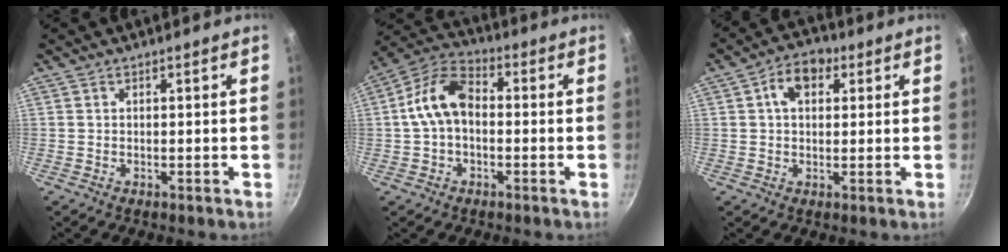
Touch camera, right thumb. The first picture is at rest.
{"total": 10.4, "force": [-0.2, 6.8, 7.9], "torque": [-0.133, 0.036, -0.017]}
{"total": 7.2, "force": [2.3, 4.9, 4.7], "torque": [-0.051, 0.007, 0.027]}